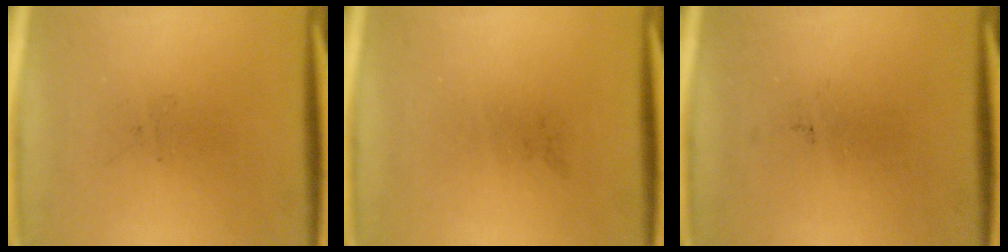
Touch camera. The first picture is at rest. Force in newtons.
{"total": 0.0}
{"total": 0.0}